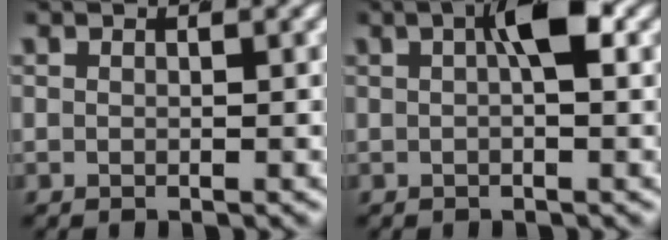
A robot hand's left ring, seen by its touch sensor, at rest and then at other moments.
{"total": 3.8, "force": [0.8, 0.7, 3.6], "torque": [-0.054, 0.010, 0.012]}